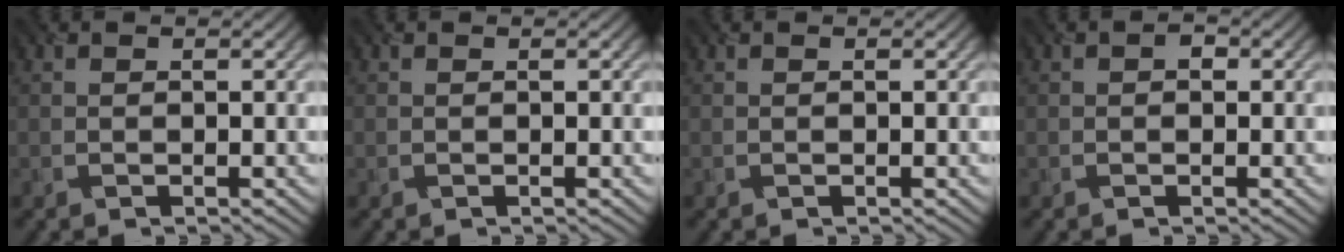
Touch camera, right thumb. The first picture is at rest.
{"total": 0.0}
{"total": 0.0}
{"total": 0.9, "force": [-0.3, 0.8, 0.3], "torque": [-0.003, -0.004, -0.006]}